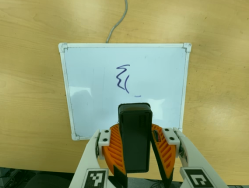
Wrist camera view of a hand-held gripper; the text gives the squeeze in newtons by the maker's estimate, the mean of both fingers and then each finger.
{"total": 10.6, "left": 11.1, "right": 10.0}